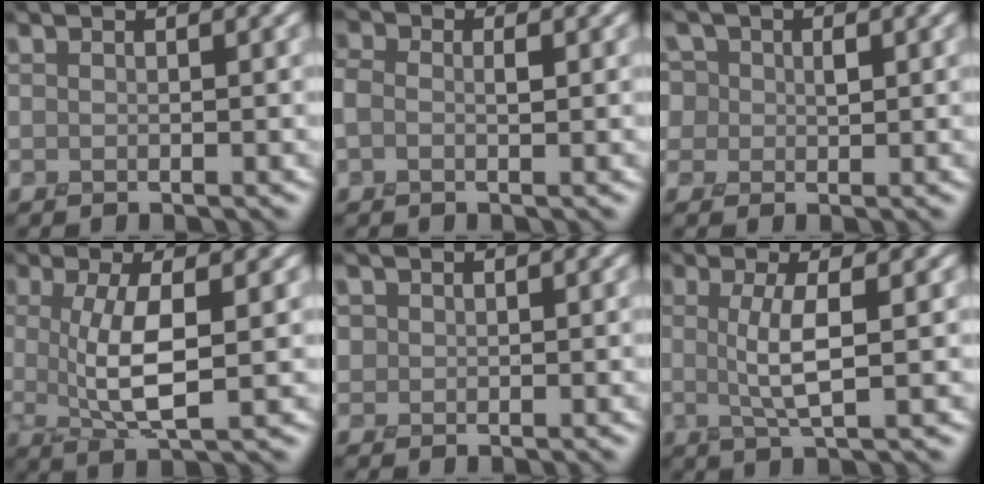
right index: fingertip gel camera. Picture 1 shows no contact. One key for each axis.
{"total": 1.3, "fx": -0.3, "fy": 1.0, "fz": 0.8, "tx": -0.019, "ty": 0.001, "tz": -0.007}
{"total": 3.9, "fx": 1.5, "fy": 3.2, "fz": 1.5, "tx": -0.021, "ty": 0.009, "tz": 0.011}
{"total": 4.8, "fx": 0.2, "fy": 1.2, "fz": 4.6, "tx": -0.093, "ty": -0.004, "tz": 0.008}
{"total": 0.7, "fx": 0.1, "fy": 0.6, "fz": -0.3, "tx": 0.007, "ty": -0.003, "tz": 0.009}
{"total": 3.2, "fx": 0.1, "fy": 0.7, "fz": 3.2, "tx": -0.061, "ty": -0.006, "tz": 0.006}